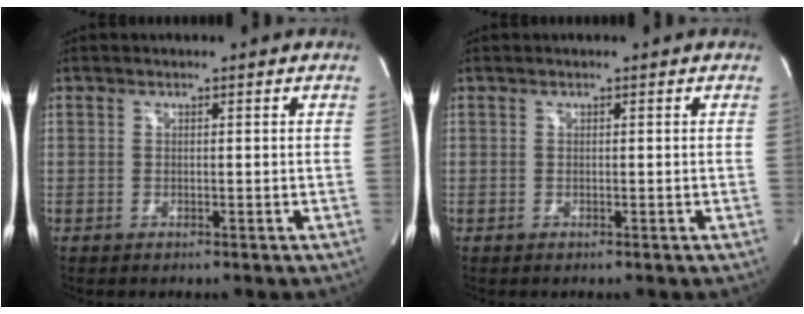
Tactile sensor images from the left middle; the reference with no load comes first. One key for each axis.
{"total": 0.0}